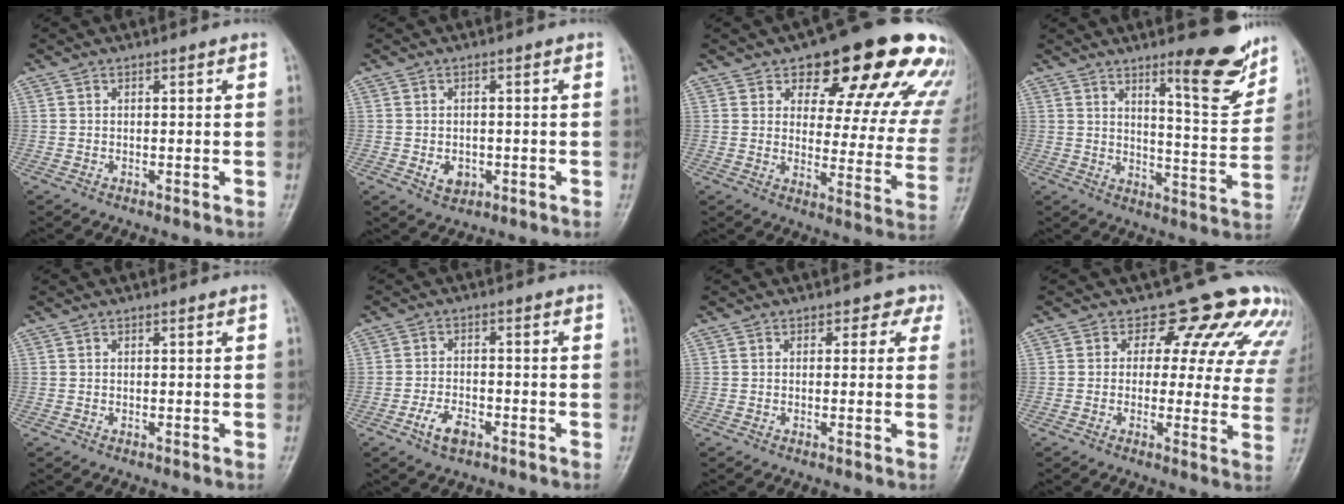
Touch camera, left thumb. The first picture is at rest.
{"total": 3.1, "force": [-0.9, 2.4, 1.7], "torque": [-0.015, 0.001, -0.006]}
{"total": 23.1, "force": [14.1, 9.8, 15.6], "torque": [-0.156, -0.047, 0.176]}
{"total": 13.1, "force": [8.7, 2.9, 9.4], "torque": [-0.095, -0.066, 0.127]}
{"total": 0.0}
{"total": 4.6, "force": [-2.7, 2.4, 2.8], "torque": [-0.051, 0.015, -0.048]}
{"total": 2.1, "force": [1.1, 1.7, 0.5], "torque": [0.020, -0.003, -0.004]}
{"total": 14.2, "force": [10.7, 7.3, 5.9], "torque": [-0.009, -0.044, 0.094]}